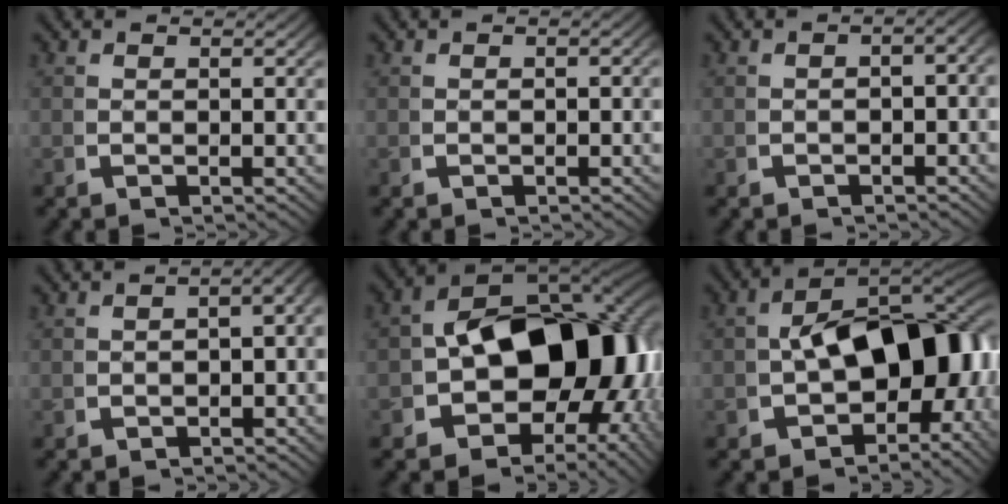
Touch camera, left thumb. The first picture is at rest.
{"total": 0.5, "force": [-0.3, 0.2, 0.4], "torque": [-0.002, 0.001, -0.007]}
{"total": 2.2, "force": [-0.9, 1.0, 1.7], "torque": [-0.020, 0.005, -0.016]}
{"total": 4.5, "force": [-0.2, 2.7, 3.6], "torque": [-0.035, 0.019, -0.017]}
{"total": 23.5, "force": [-2.4, 15.9, 17.2], "torque": [-0.287, -0.065, -0.014]}
{"total": 17.6, "force": [-1.2, 11.2, 13.5], "torque": [-0.208, -0.051, 0.003]}